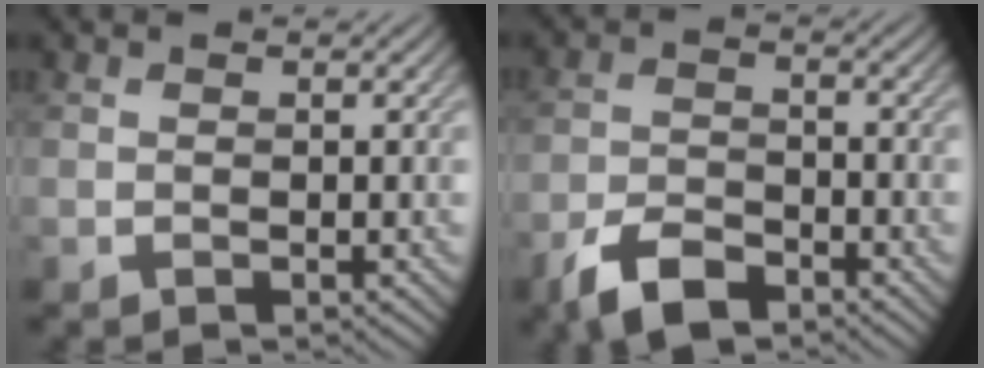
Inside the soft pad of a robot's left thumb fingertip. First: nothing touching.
{"total": 5.8, "force": [-4.2, 2.6, 3.1], "torque": [-0.061, -0.003, -0.087]}